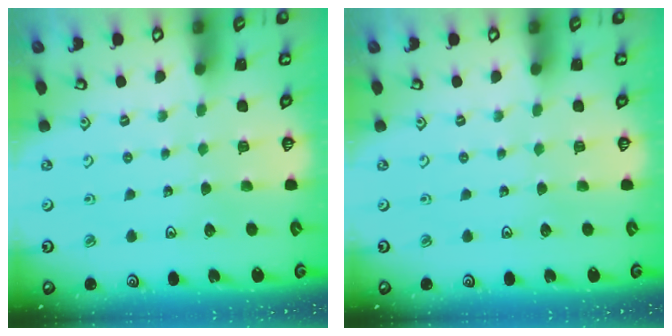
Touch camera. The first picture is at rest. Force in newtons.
{"total": 0.0}